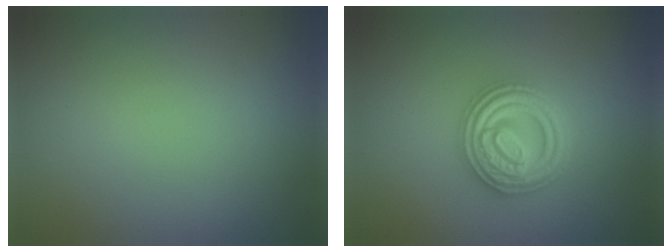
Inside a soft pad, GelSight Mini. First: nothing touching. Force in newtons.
{"total": 4.9, "press": 4.8, "slide": 0.7}